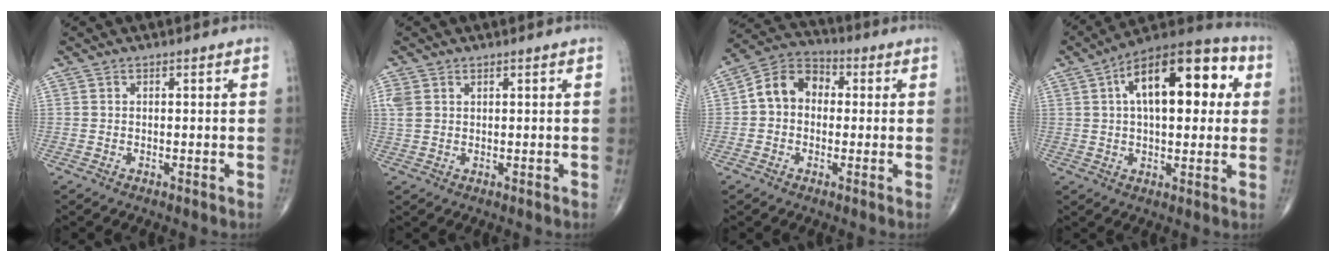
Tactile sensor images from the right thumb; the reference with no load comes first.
{"total": 2.9, "force": [1.2, 2.0, 1.7], "torque": [-0.046, 0.005, 0.031]}
{"total": 9.1, "force": [0.5, 7.2, 5.6], "torque": [-0.078, 0.032, -0.008]}
{"total": 20.7, "force": [5.2, 10.0, 17.3], "torque": [-0.230, 0.025, 0.067]}